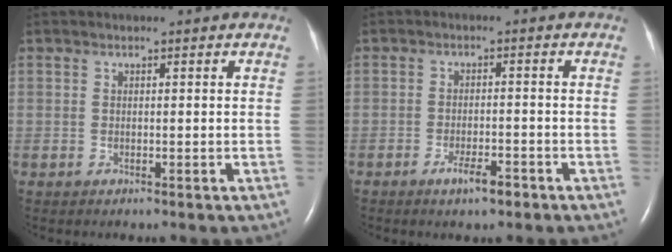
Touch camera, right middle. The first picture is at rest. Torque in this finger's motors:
{"motor_torque": [0.56, -0.60, 0.07, 0.03]}